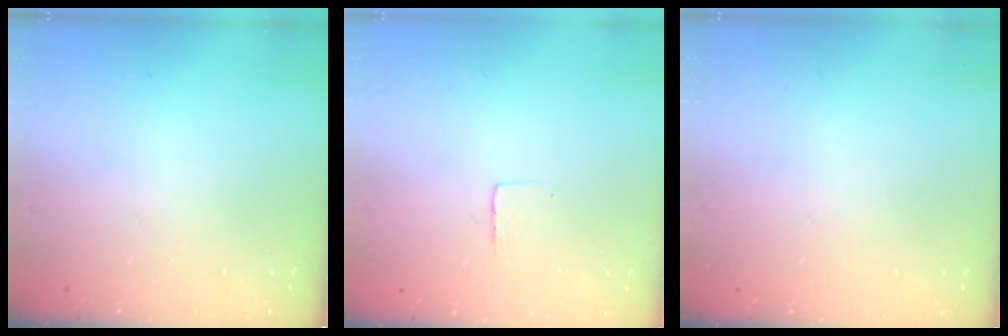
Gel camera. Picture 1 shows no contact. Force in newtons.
{"total": 3.0, "press": 3.0, "slide": 0.2}
{"total": 0.0}